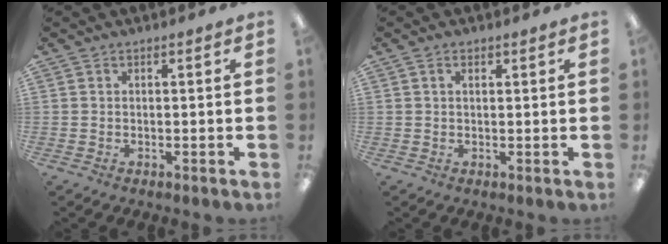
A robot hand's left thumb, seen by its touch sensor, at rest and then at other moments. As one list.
[{"total": 1.7, "force": [0.8, 0.8, 1.2], "torque": [-0.017, 0.000, 0.012]}]